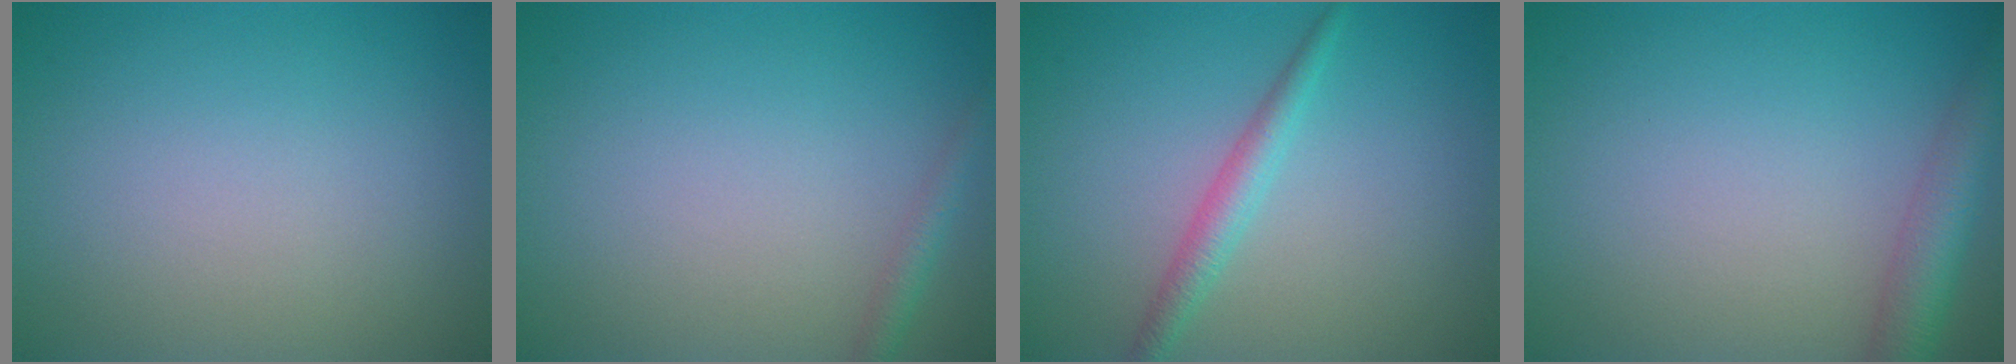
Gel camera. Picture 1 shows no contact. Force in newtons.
{"total": 1.4, "press": 1.4, "slide": 0.1}
{"total": 2.0, "press": 2.0, "slide": 0.0}
{"total": 4.0, "press": 4.0, "slide": 0.2}